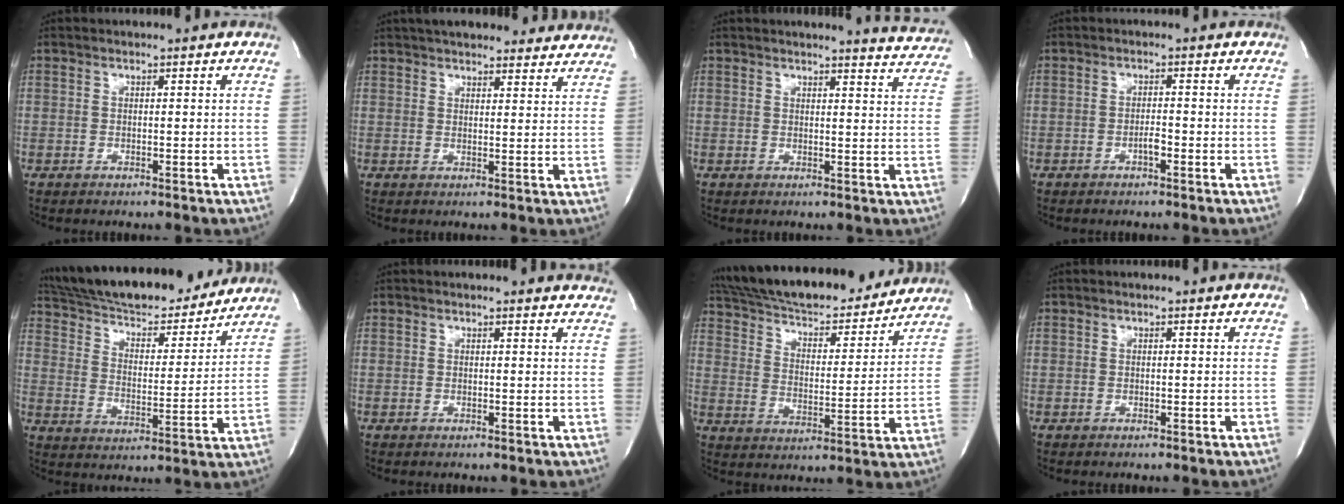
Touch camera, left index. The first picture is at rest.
{"total": 18.9, "force": [16.9, 4.7, 6.9], "torque": [-0.098, 0.022, 0.212]}
{"total": 7.1, "force": [7.0, -0.1, 0.7], "torque": [-0.010, -0.040, 0.060]}
{"total": 1.5, "force": [-1.0, 0.2, 1.1], "torque": [-0.024, -0.001, -0.016]}
{"total": 24.2, "force": [21.9, 5.0, 9.0], "torque": [-0.159, -0.004, 0.321]}
{"total": 5.6, "force": [5.4, 0.9, 1.0], "torque": [-0.005, -0.002, 0.035]}
{"total": 25.0, "force": [22.5, 5.4, 9.6], "torque": [-0.173, 0.001, 0.324]}
{"total": 0.0}